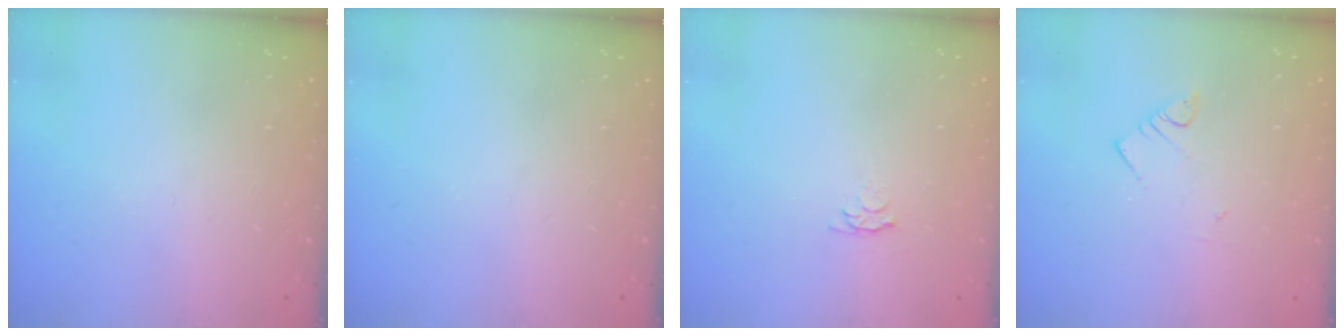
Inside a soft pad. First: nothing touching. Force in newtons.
{"total": 0.0}
{"total": 3.0, "press": 3.0, "slide": 0.5}
{"total": 3.1, "press": 3.1, "slide": 0.2}